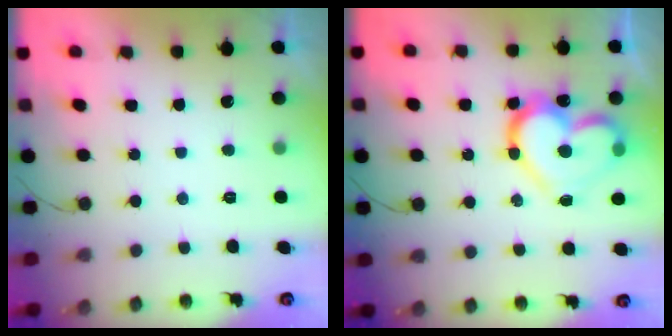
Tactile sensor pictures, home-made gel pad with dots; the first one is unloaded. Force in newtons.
{"total": 18.3, "press": 18.2, "slide": 1.8}